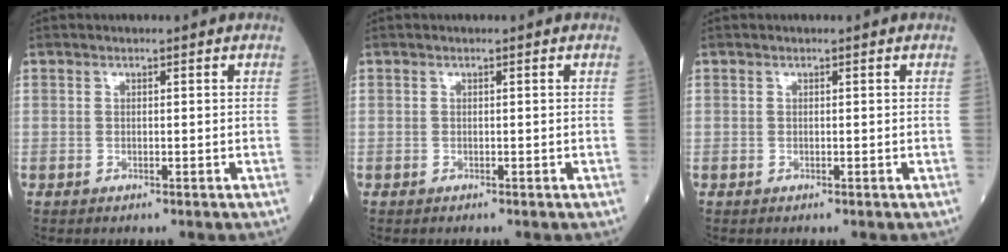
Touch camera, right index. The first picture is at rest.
{"total": 0.0}
{"total": 0.0}